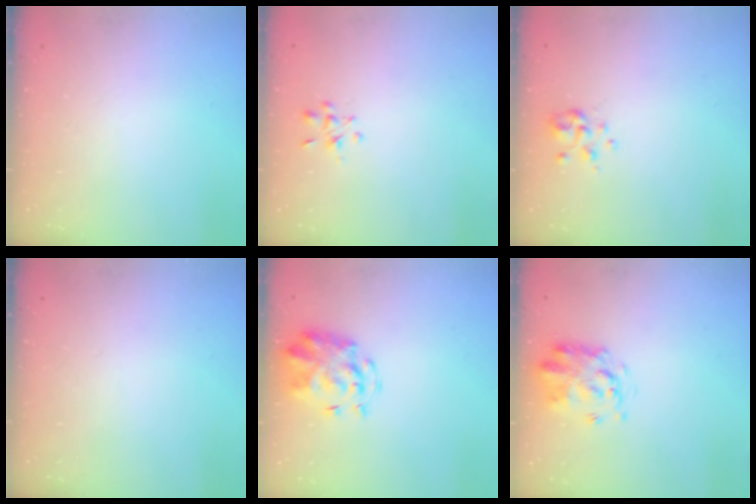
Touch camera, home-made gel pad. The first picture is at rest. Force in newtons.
{"total": 2.7, "press": 2.5, "slide": 1.0}
{"total": 5.2, "press": 5.1, "slide": 0.9}
{"total": 0.0}
{"total": 3.8, "press": 3.6, "slide": 1.2}
{"total": 3.2, "press": 3.2, "slide": 0.7}